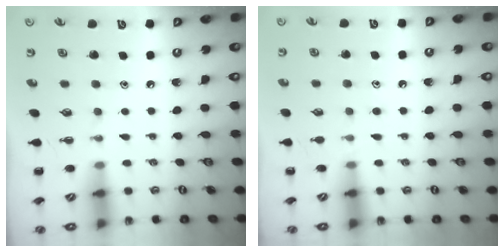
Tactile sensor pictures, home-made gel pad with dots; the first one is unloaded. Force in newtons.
{"total": 6.3, "press": 6.0, "slide": 1.9}